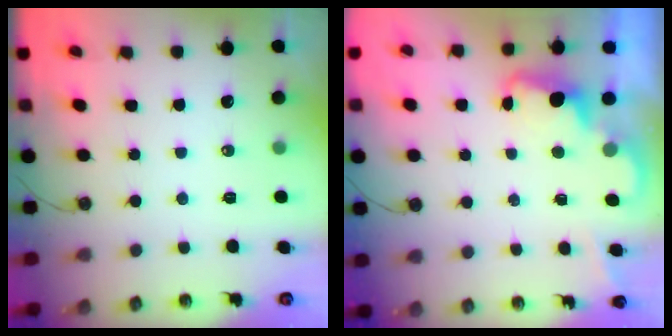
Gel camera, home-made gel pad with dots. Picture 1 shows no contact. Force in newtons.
{"total": 2.4, "press": 2.4, "slide": 0.5}